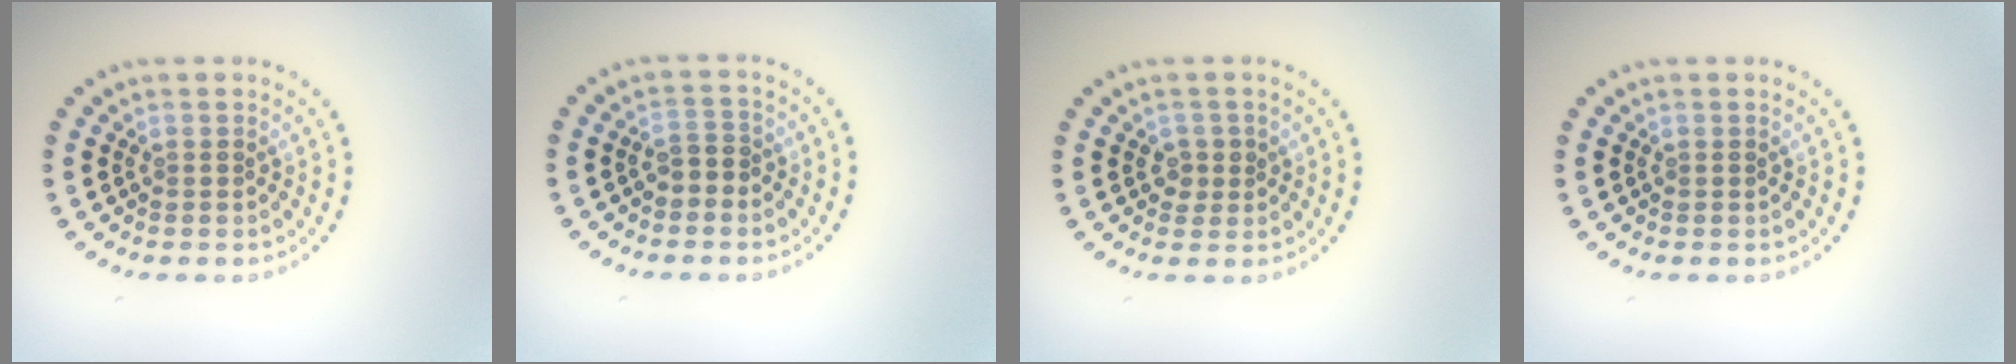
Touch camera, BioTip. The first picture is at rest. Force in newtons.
{"total": 1.9, "press": 1.7, "slide": 0.7}
{"total": 1.2, "press": 1.1, "slide": 0.4}
{"total": 0.0}